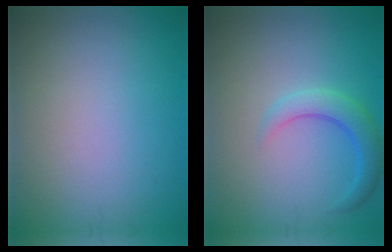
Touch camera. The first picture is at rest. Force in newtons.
{"total": 2.8, "press": 2.8, "slide": 0.4}